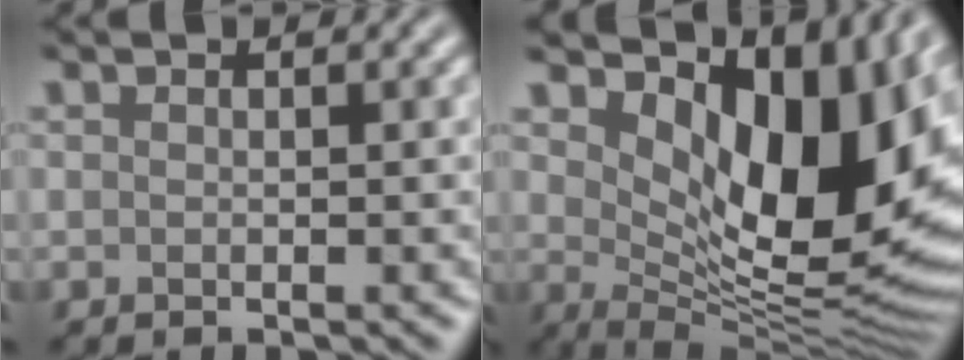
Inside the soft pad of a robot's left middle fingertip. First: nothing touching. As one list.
[{"total": 13.5, "force": [4.3, 6.5, 11.0], "torque": [-0.145, -0.005, 0.075]}]